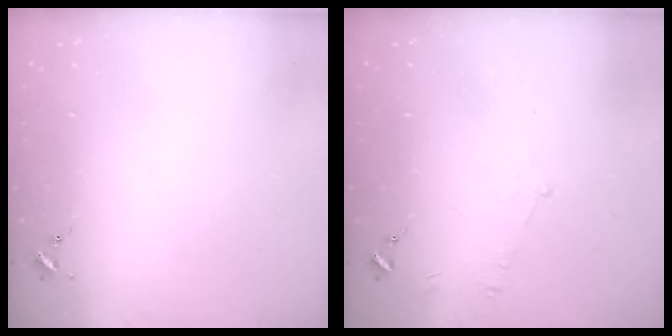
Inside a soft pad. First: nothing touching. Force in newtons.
{"total": 4.5, "press": 4.2, "slide": 1.4}